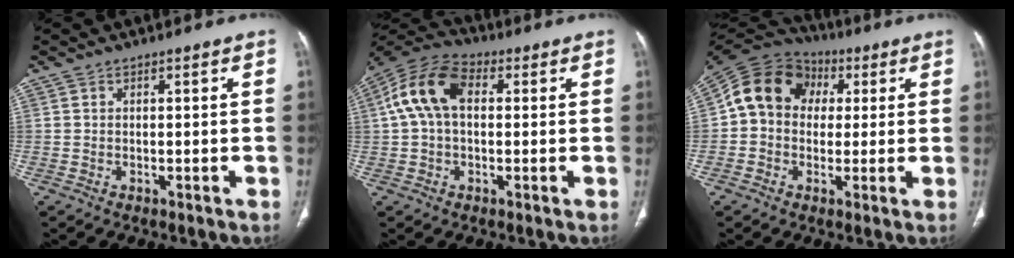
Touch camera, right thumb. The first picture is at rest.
{"total": 11.7, "force": [1.8, 7.4, 9.0], "torque": [-0.177, 0.036, 0.024]}
{"total": 13.0, "force": [1.9, 10.9, 6.8], "torque": [-0.111, 0.030, 0.020]}